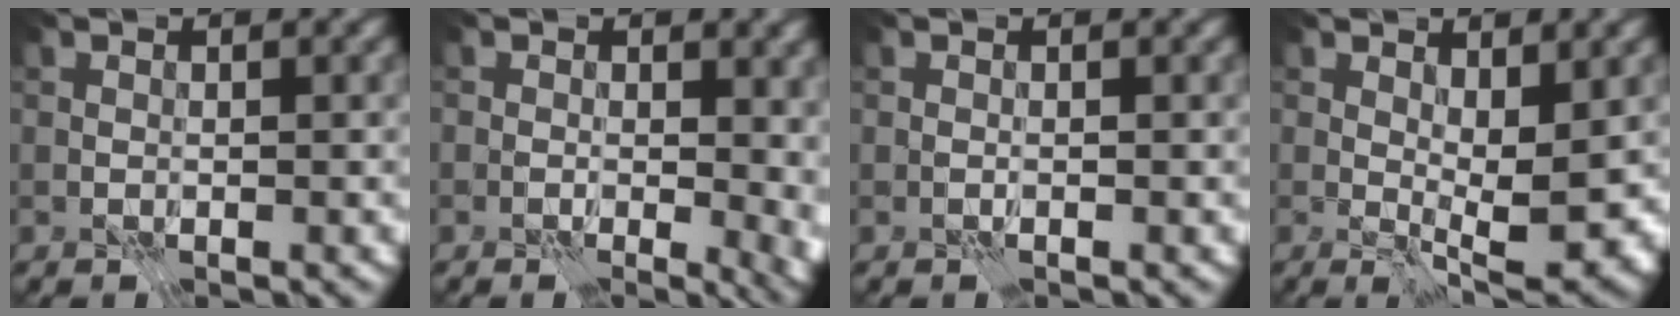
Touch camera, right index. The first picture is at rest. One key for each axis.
{"total": 5.7, "fx": 0.2, "fy": 3.6, "fz": 4.5, "tx": -0.036, "ty": -0.014, "tz": 0.004}
{"total": 0.0}
{"total": 5.1, "fx": 0.9, "fy": 1.4, "fz": 4.8, "tx": -0.078, "ty": -0.008, "tz": 0.018}